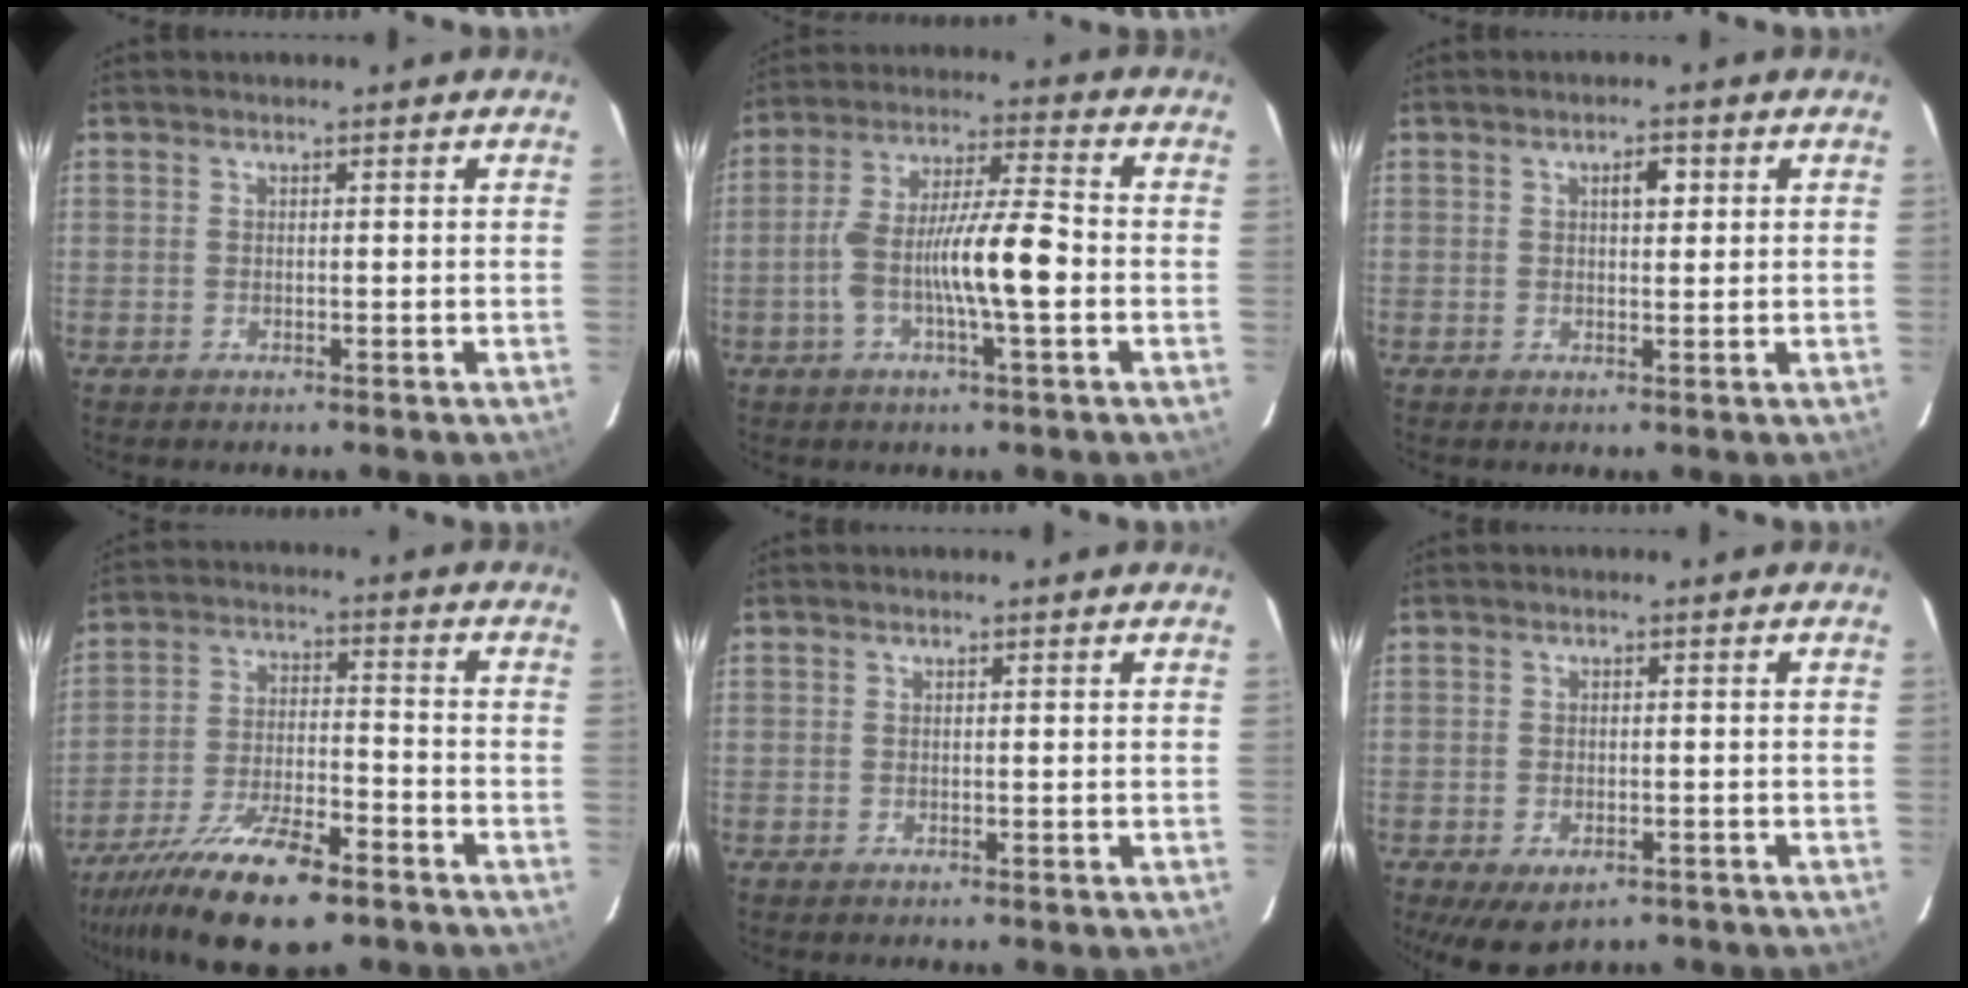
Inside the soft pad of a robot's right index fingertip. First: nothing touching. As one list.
[{"total": 11.5, "force": [-2.5, 1.2, 11.2], "torque": [-0.209, 0.012, -0.048]}, {"total": 2.5, "force": [0.9, 1.0, 2.1], "torque": [-0.035, 0.005, 0.014]}, {"total": 14.3, "force": [-10.1, 3.2, 9.6], "torque": [-0.181, -0.020, -0.179]}, {"total": 0.0}, {"total": 6.4, "force": [-4.1, 3.3, 3.5], "torque": [-0.054, -0.006, -0.056]}]